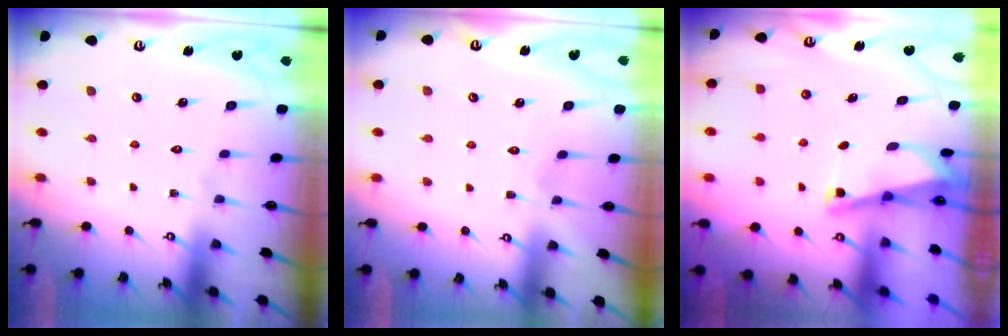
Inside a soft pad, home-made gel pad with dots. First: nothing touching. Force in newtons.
{"total": 2.8, "press": 2.8, "slide": 0.3}
{"total": 2.0, "press": 2.0, "slide": 0.4}